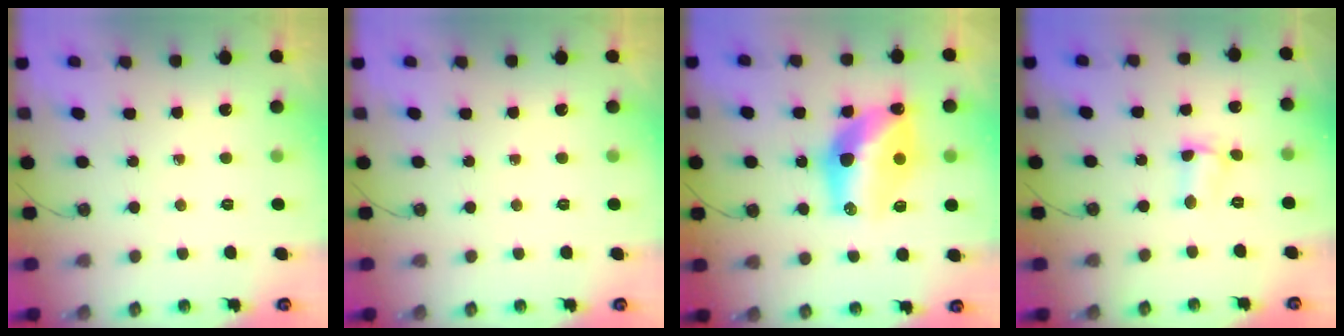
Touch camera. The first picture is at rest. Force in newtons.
{"total": 0.0}
{"total": 14.7, "press": 14.7, "slide": 1.0}
{"total": 2.6, "press": 2.3, "slide": 1.1}